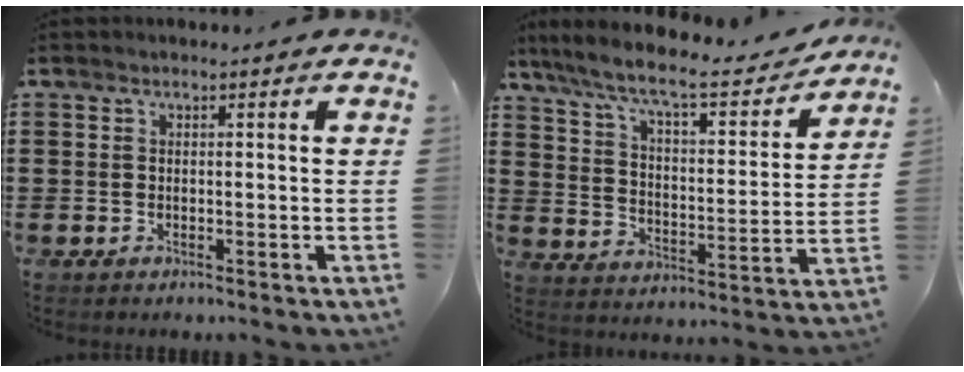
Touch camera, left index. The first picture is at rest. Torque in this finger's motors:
{"motor_torque": [0.52, -1.62, 0.47, 0.21]}